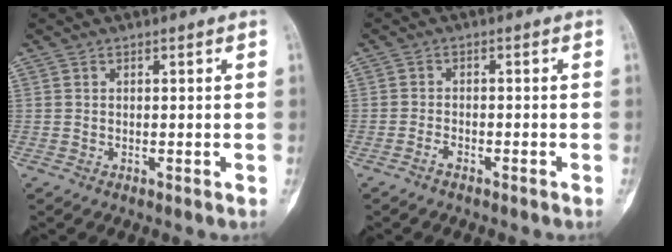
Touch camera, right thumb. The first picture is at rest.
{"total": 1.7, "force": [-1.3, 0.6, 0.8], "torque": [-0.023, 0.008, -0.026]}